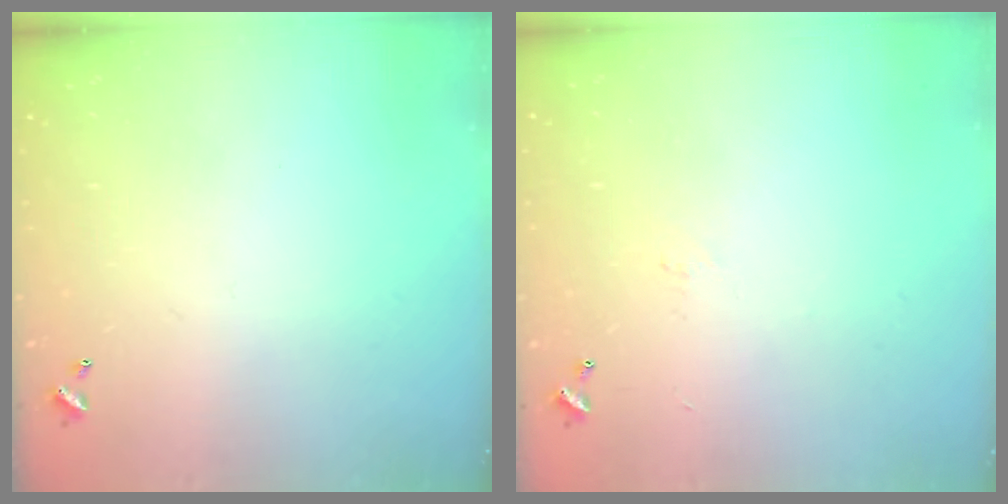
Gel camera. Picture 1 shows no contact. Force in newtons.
{"total": 0.6, "press": 0.4, "slide": 0.5}